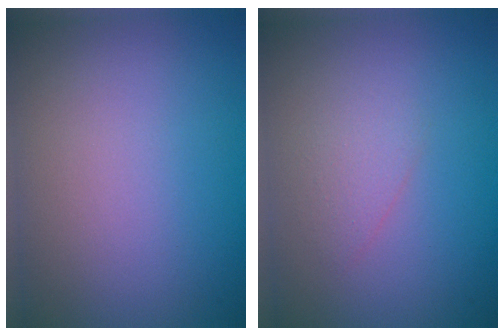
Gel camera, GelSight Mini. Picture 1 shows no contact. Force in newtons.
{"total": 1.4, "press": 1.4, "slide": 0.1}